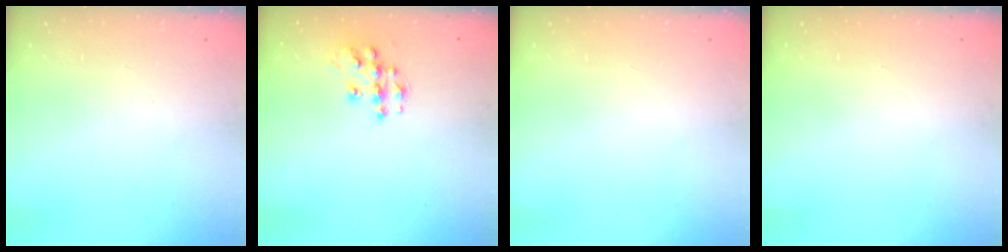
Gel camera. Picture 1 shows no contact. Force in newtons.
{"total": 11.4, "press": 11.4, "slide": 0.8}
{"total": 0.0}
{"total": 0.0}